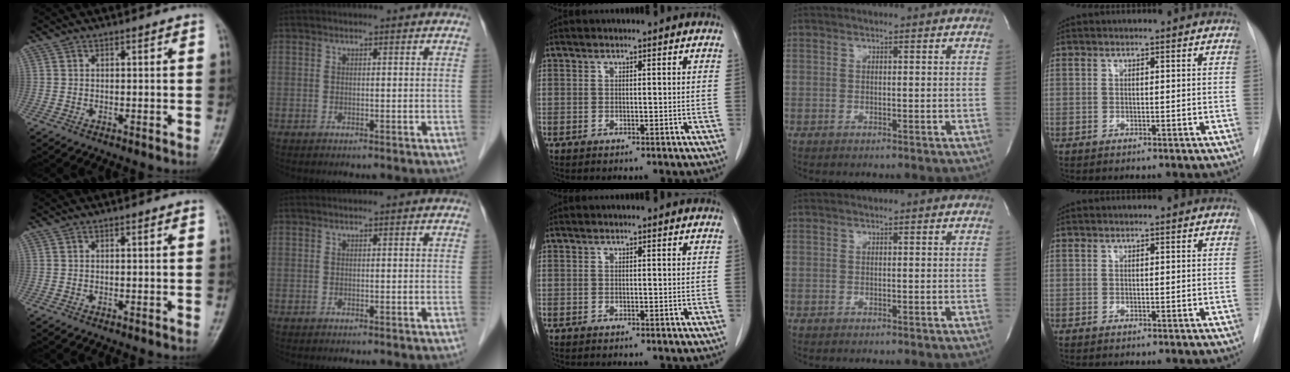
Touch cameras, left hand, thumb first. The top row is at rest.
{}